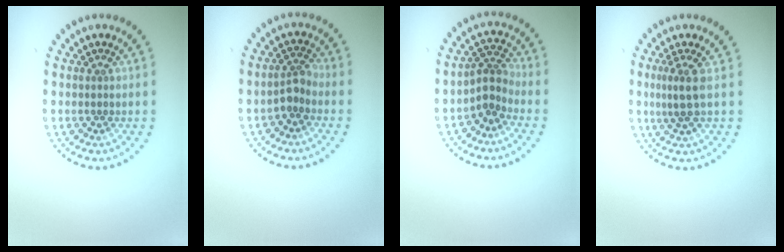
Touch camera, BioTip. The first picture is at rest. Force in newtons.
{"total": 1.7, "press": 1.4, "slide": 1.0}
{"total": 2.5, "press": 1.8, "slide": 1.7}
{"total": 2.3, "press": 1.5, "slide": 1.7}